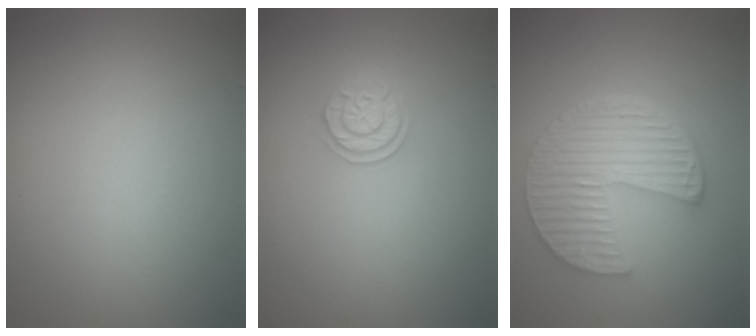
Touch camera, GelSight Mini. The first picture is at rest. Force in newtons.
{"total": 1.9, "press": 1.8, "slide": 0.5}
{"total": 6.1, "press": 4.8, "slide": 3.8}